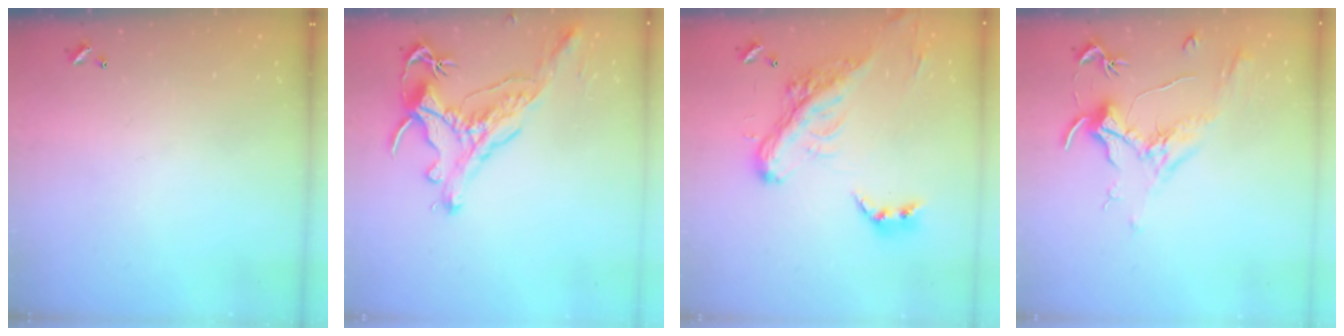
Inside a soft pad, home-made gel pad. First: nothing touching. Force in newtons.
{"total": 1.2, "press": 0.9, "slide": 0.9}
{"total": 10.0, "press": 9.8, "slide": 2.0}
{"total": 1.8, "press": 1.6, "slide": 0.9}